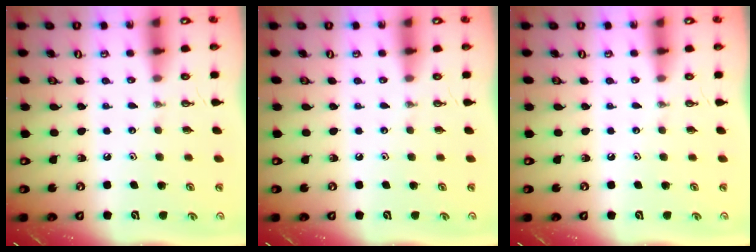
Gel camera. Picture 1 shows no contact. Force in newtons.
{"total": 0.0}
{"total": 0.0}